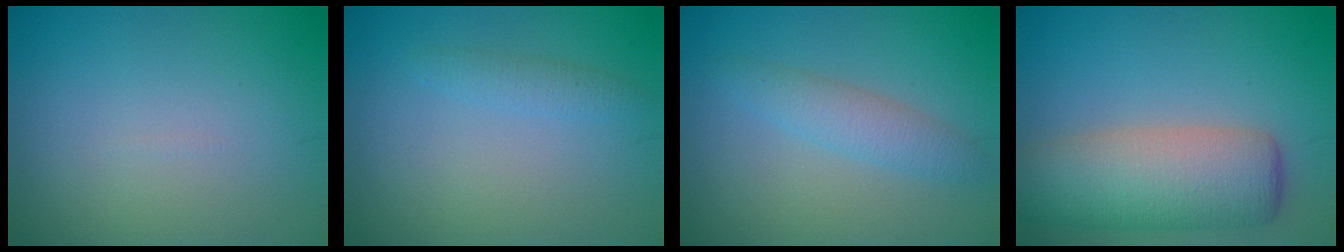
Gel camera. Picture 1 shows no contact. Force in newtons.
{"total": 1.4, "press": 1.4, "slide": 0.1}
{"total": 2.5, "press": 2.5, "slide": 0.1}
{"total": 8.0, "press": 7.9, "slide": 0.7}